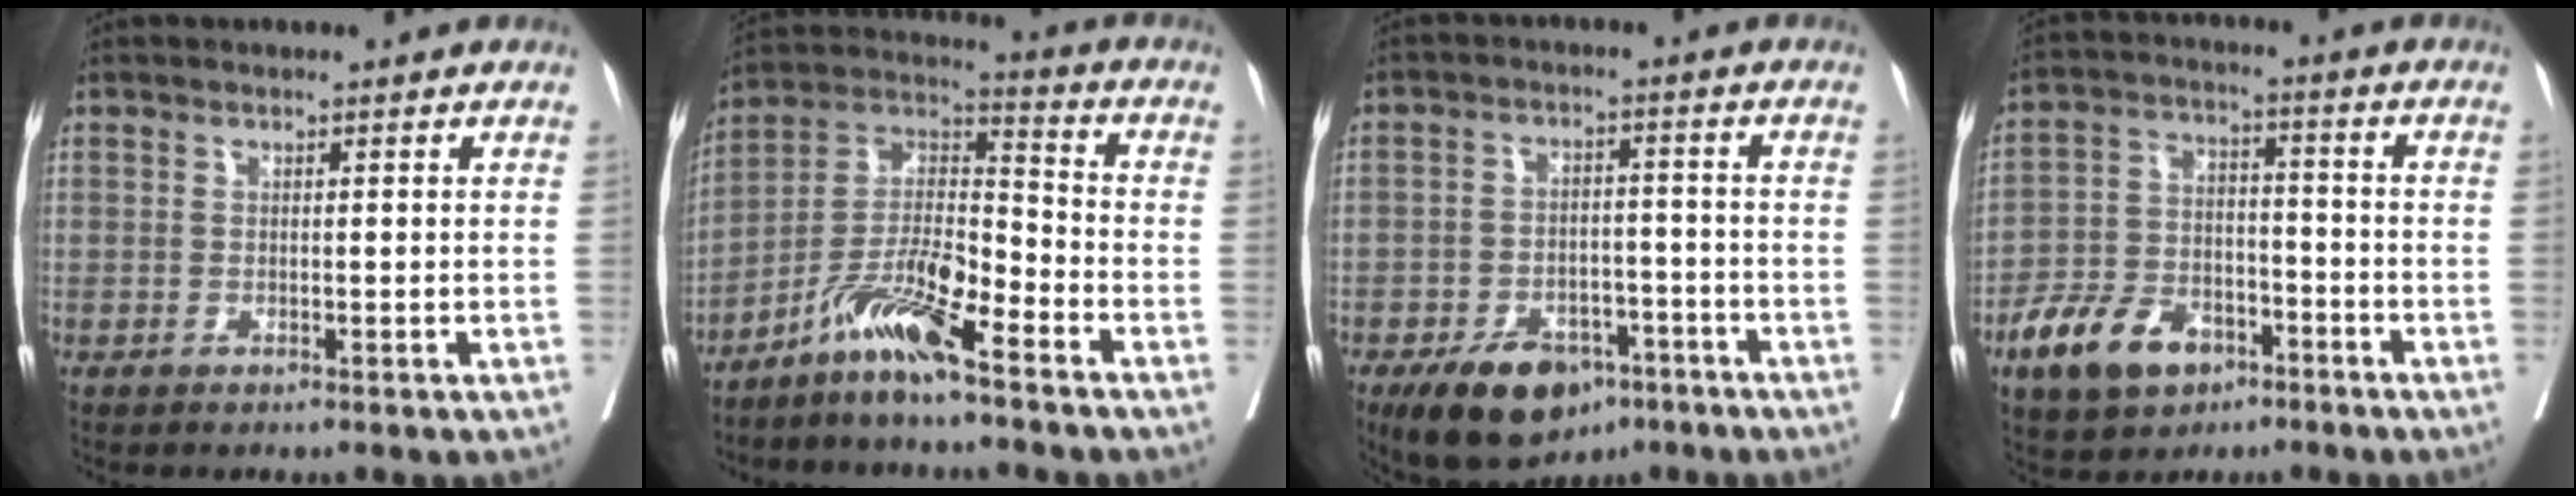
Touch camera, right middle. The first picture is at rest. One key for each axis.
{"total": 10.5, "fx": -7.3, "fy": 1.0, "fz": 7.5, "tx": -0.152, "ty": 0.003, "tz": -0.144}
{"total": 11.3, "fx": -7.3, "fy": 6.0, "fz": 6.2, "tx": -0.094, "ty": -0.002, "tz": -0.114}
{"total": 10.5, "fx": -6.1, "fy": 6.4, "fz": 5.6, "tx": -0.113, "ty": 0.008, "tz": -0.104}